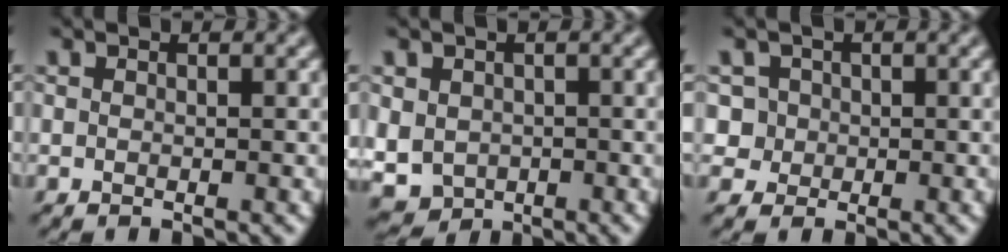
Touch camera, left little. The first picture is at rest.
{"total": 4.9, "force": [-0.4, 4.4, 2.3], "torque": [-0.058, -0.005, -0.006]}
{"total": 4.1, "force": [0.8, 3.8, 1.3], "torque": [-0.013, 0.028, 0.004]}